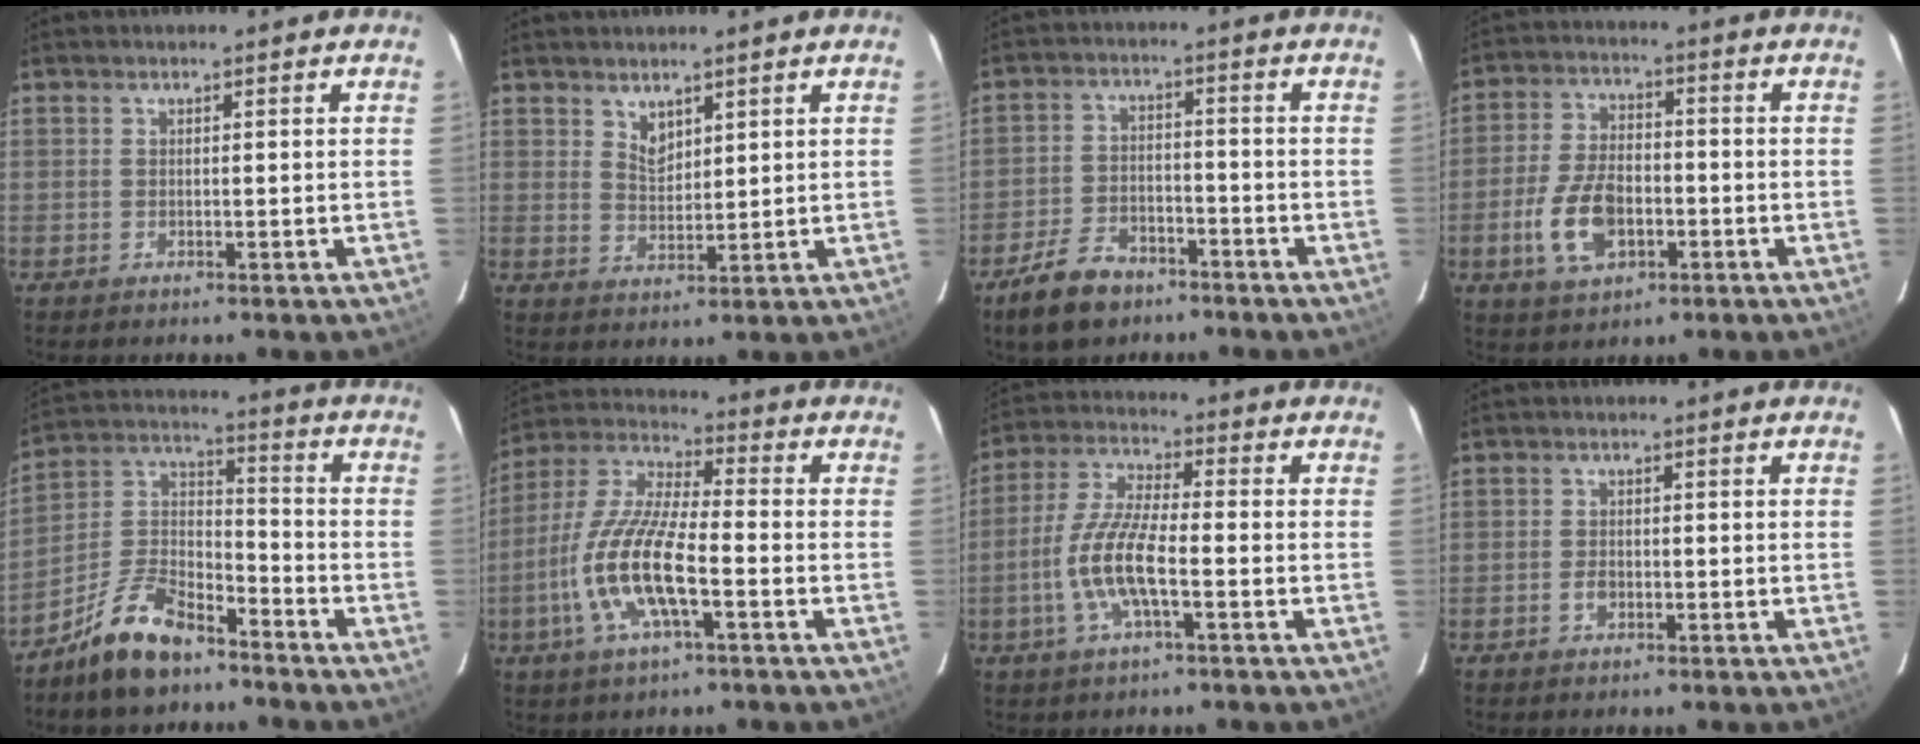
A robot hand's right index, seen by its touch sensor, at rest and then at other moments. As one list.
[{"total": 3.5, "force": [2.6, 1.8, 1.5], "torque": [-0.021, 0.000, 0.048]}, {"total": 9.2, "force": [-6.5, 5.0, 4.2], "torque": [-0.112, 0.011, -0.108]}, {"total": 10.9, "force": [-3.5, 6.1, 8.3], "torque": [-0.177, 0.003, -0.057]}, {"total": 12.5, "force": [-8.8, 5.4, 7.0], "torque": [-0.155, 0.029, -0.166]}, {"total": 14.8, "force": [-4.8, 4.0, 13.4], "torque": [-0.282, -0.006, -0.097]}, {"total": 10.7, "force": [-3.1, 2.6, 10.0], "torque": [-0.211, -0.001, -0.064]}, {"total": 1.8, "force": [-0.7, 1.3, 1.1], "torque": [-0.022, 0.003, -0.013]}]